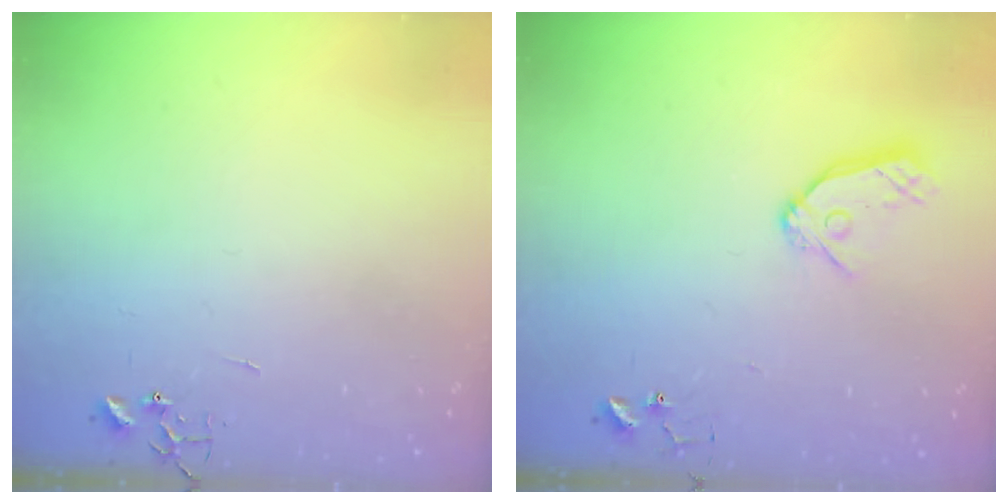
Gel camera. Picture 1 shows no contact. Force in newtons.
{"total": 11.0, "press": 10.9, "slide": 1.1}